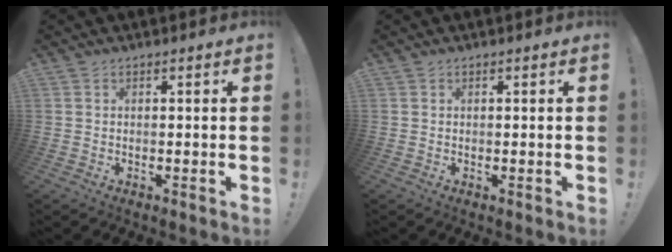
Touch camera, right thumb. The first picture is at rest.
{"total": 0.0}